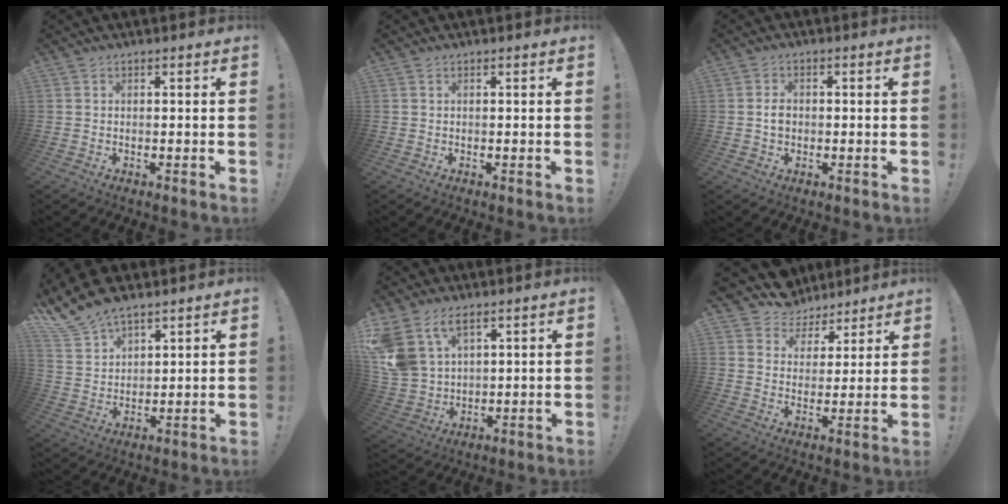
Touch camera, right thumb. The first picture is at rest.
{"total": 0.0}
{"total": 3.2, "force": [-0.2, 2.4, 2.0], "torque": [-0.020, 0.002, -0.006]}
{"total": 11.4, "force": [9.2, 5.3, 3.9], "torque": [-0.095, -0.055, 0.182]}
{"total": 11.4, "force": [6.7, 7.0, 6.0], "torque": [-0.136, -0.033, 0.136]}
{"total": 7.9, "force": [6.2, 5.0, 0.4], "torque": [-0.010, -0.054, 0.120]}